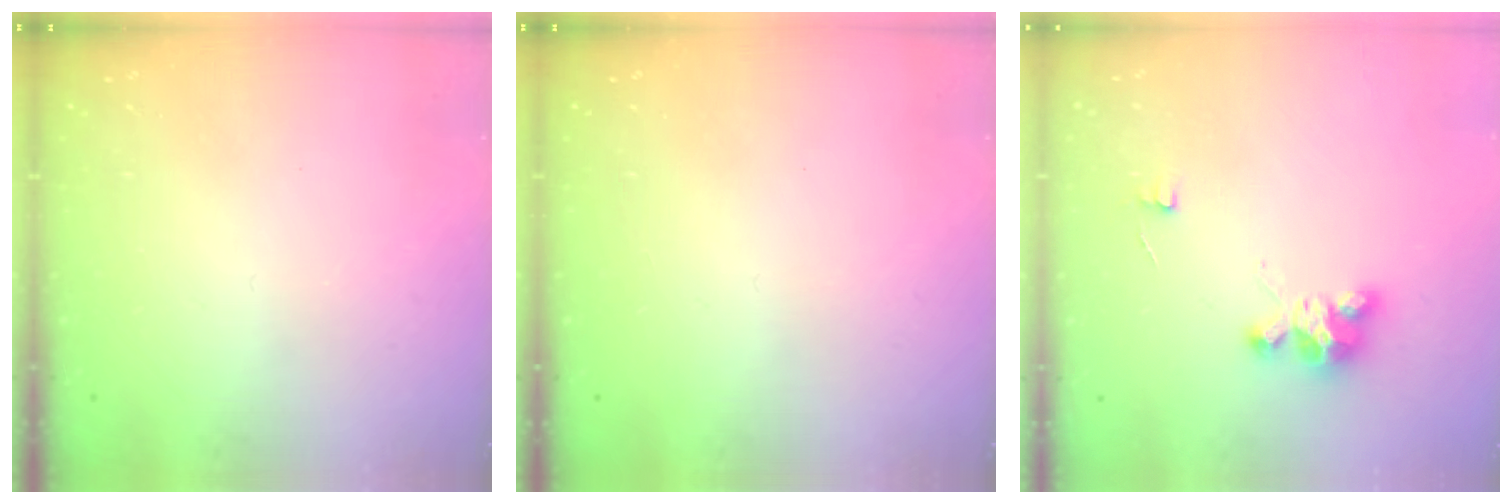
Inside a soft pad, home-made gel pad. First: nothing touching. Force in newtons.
{"total": 0.0}
{"total": 4.9, "press": 4.8, "slide": 0.2}